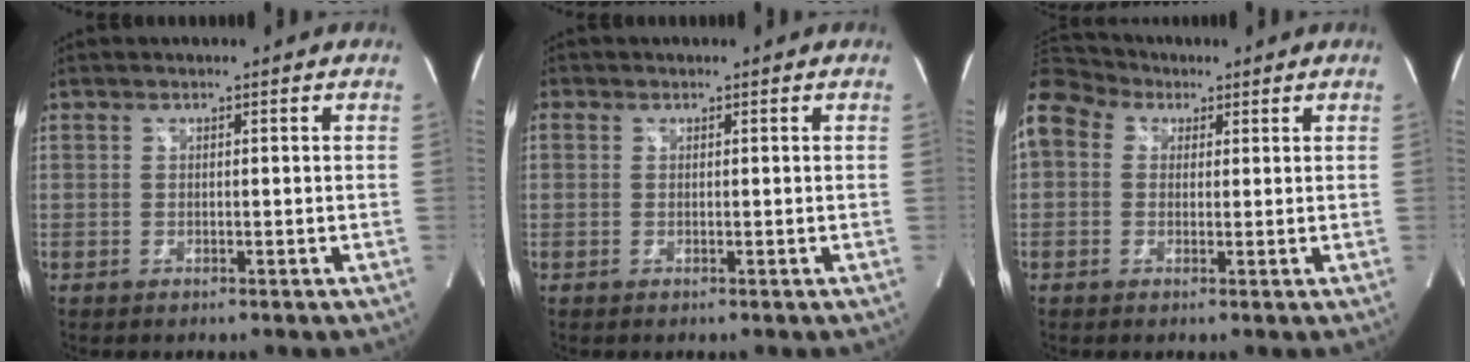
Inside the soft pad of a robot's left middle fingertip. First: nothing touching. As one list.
[{"total": 0.5, "force": [0.2, 0.4, 0.2], "torque": [-0.002, 0.000, 0.001]}, {"total": 11.3, "force": [5.6, 8.3, 5.1], "torque": [-0.134, 0.071, 0.105]}]